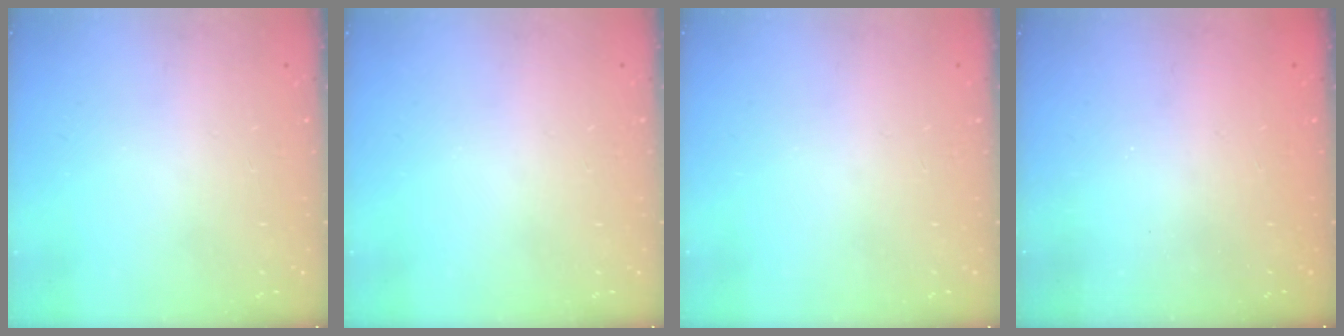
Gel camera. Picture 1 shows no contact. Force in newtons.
{"total": 0.0}
{"total": 0.0}
{"total": 2.5, "press": 2.4, "slide": 0.8}